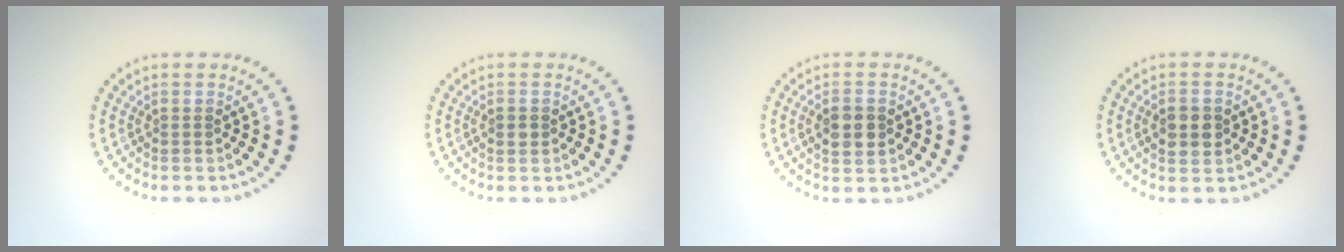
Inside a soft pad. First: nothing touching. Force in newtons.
{"total": 1.2, "press": 1.2, "slide": 0.0}
{"total": 2.8, "press": 2.8, "slide": 0.3}
{"total": 3.1, "press": 3.1, "slide": 0.1}